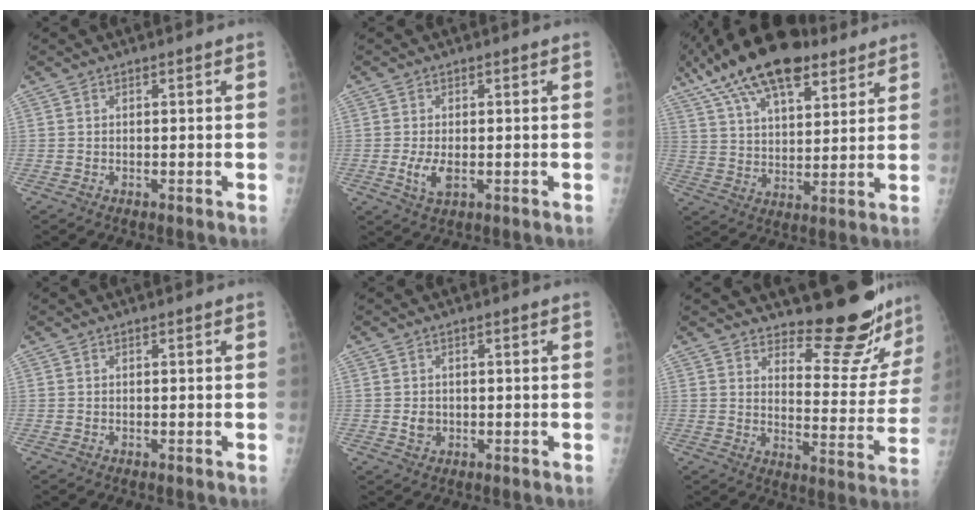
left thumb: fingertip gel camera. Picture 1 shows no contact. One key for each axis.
{"total": 3.9, "fx": -0.6, "fy": 2.1, "fz": 3.3, "tx": -0.068, "ty": -0.008, "tz": -0.008}
{"total": 21.3, "fx": 13.7, "fy": 9.4, "fz": 13.4, "tx": -0.222, "ty": -0.011, "tz": 0.233}
{"total": 0.0}
{"total": 2.2, "fx": -0.1, "fy": 2.0, "fz": 1.1, "tx": -0.008, "ty": 0.002, "tz": 0.003}
{"total": 15.1, "fx": 14.3, "fy": 2.8, "fz": 4.0, "tx": -0.015, "ty": -0.154, "tz": 0.181}